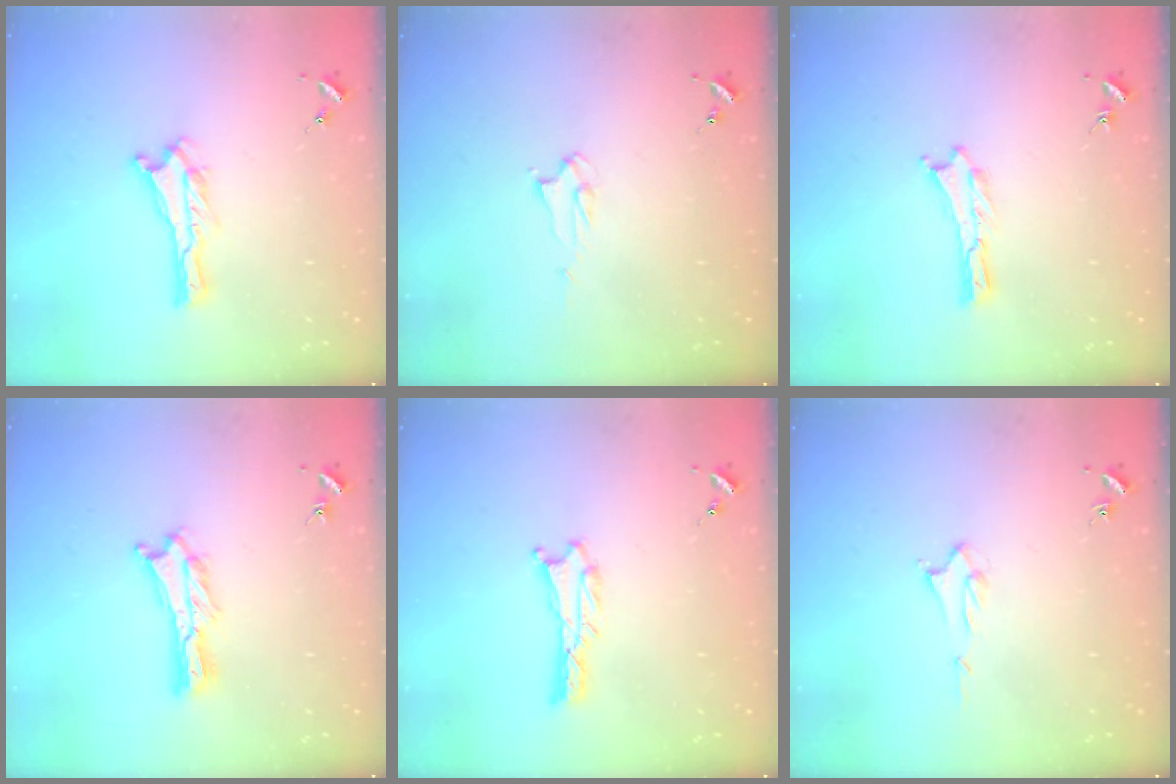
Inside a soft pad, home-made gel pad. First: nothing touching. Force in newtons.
{"total": 2.2, "press": 2.2, "slide": 0.2}
{"total": 0.0}
{"total": 1.8, "press": 1.8, "slide": 0.2}
{"total": 0.9, "press": 0.8, "slide": 0.1}
{"total": 1.4, "press": 1.4, "slide": 0.2}